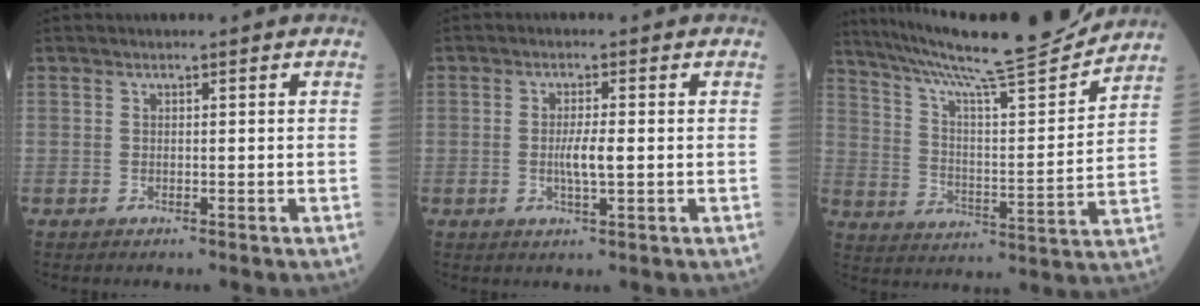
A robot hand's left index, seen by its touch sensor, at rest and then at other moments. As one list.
[{"total": 3.3, "force": [-0.4, 0.3, 3.2], "torque": [-0.064, -0.004, -0.005]}, {"total": 19.4, "force": [17.7, -0.1, 8.1], "torque": [-0.142, -0.023, 0.271]}]